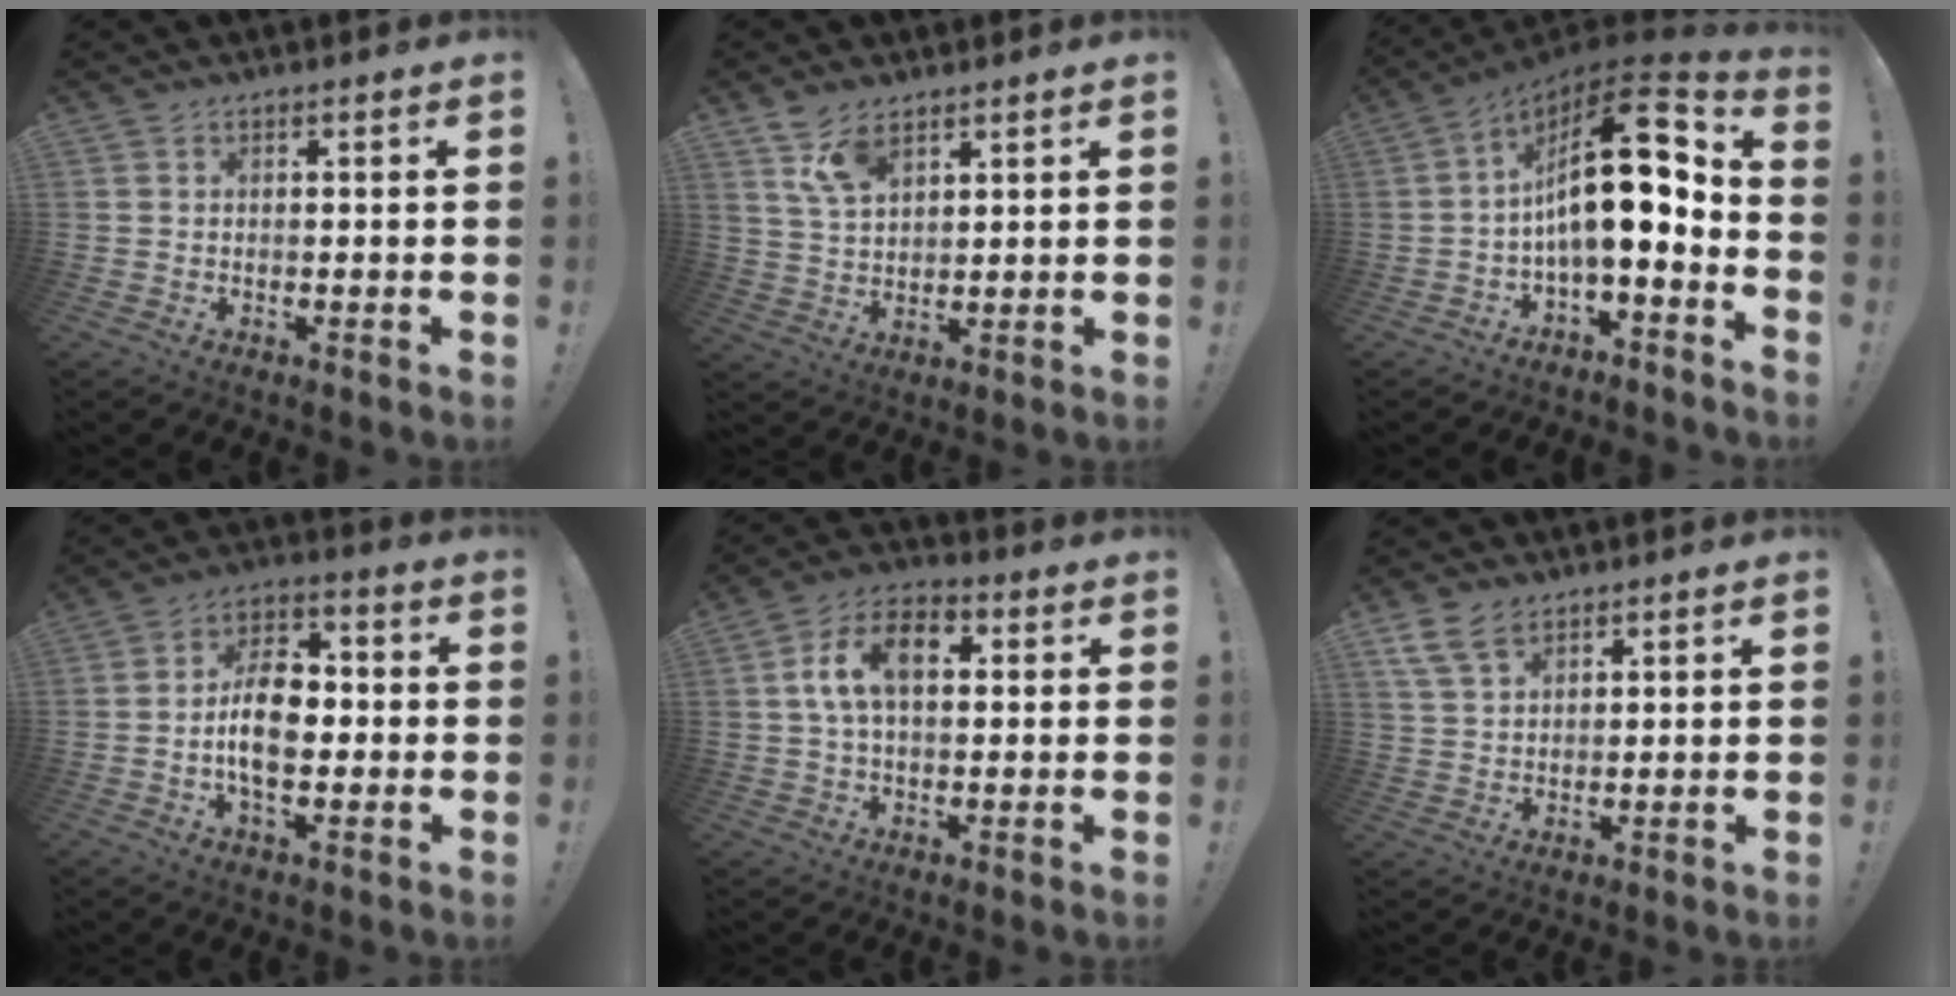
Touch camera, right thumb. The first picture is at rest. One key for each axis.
{"total": 7.8, "fx": 5.1, "fy": 3.6, "fz": 4.7, "tx": -0.095, "ty": -0.017, "tz": 0.099}
{"total": 18.3, "fx": 2.5, "fy": 6.6, "fz": 16.8, "tx": -0.281, "ty": -0.014, "tz": 0.041}
{"total": 12.0, "fx": -1.9, "fy": 7.5, "fz": 9.2, "tx": -0.167, "ty": 0.013, "tz": -0.037}
{"total": 11.8, "fx": 2.4, "fy": 6.8, "fz": 9.3, "tx": -0.175, "ty": 0.014, "tz": 0.042}
{"total": 7.5, "fx": 4.9, "fy": 4.2, "fz": 3.8, "tx": -0.076, "ty": -0.011, "tz": 0.097}